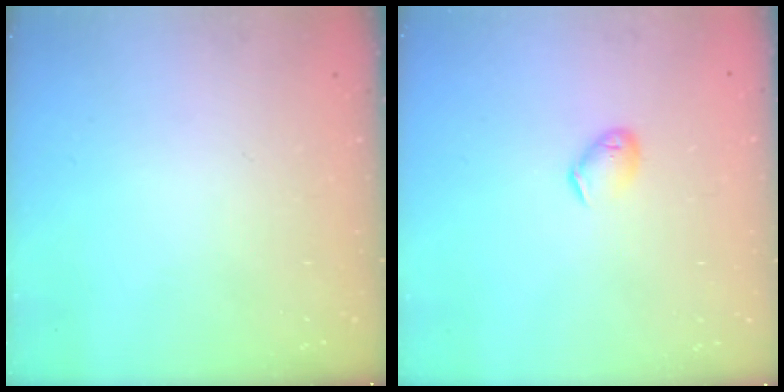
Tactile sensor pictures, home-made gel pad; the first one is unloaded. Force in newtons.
{"total": 7.0, "press": 6.9, "slide": 1.3}